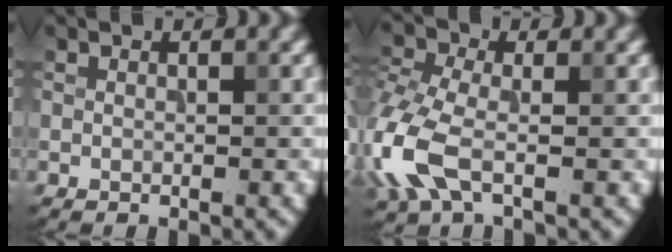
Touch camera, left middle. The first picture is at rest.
{"total": 6.0, "force": [-2.1, 3.3, 4.6], "torque": [-0.127, -0.004, -0.058]}